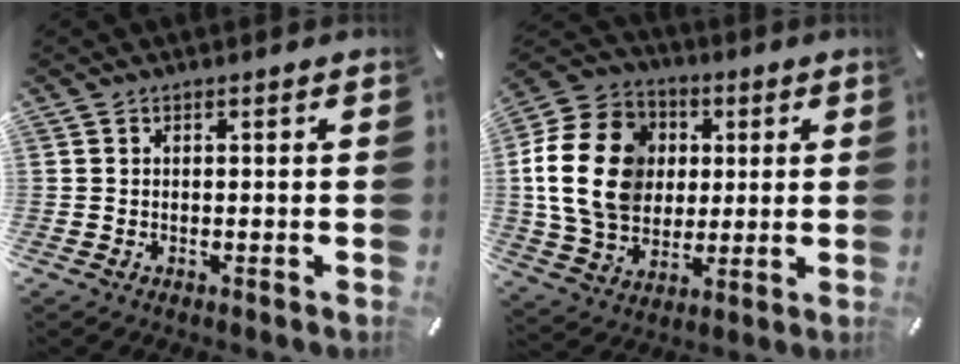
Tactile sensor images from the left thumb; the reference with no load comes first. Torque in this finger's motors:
{"motor_torque": [1.02, 0.86, 1.63, -1.14, 0.67]}